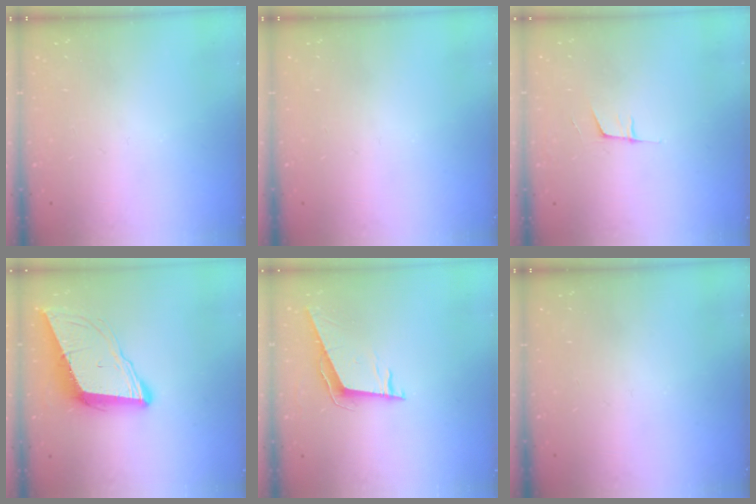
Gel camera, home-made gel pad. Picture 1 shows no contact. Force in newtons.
{"total": 0.0}
{"total": 5.1, "press": 4.3, "slide": 2.6}
{"total": 10.5, "press": 9.9, "slide": 3.6}
{"total": 8.4, "press": 7.9, "slide": 2.9}
{"total": 0.0}